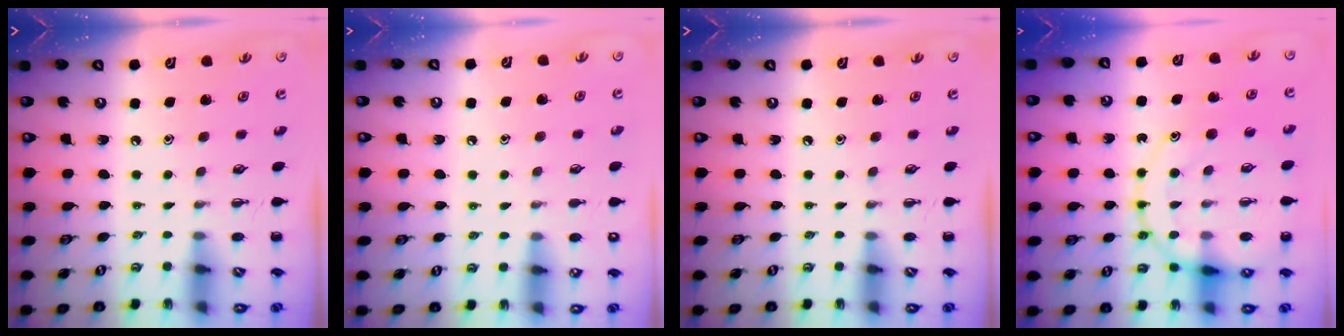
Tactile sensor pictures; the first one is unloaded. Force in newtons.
{"total": 7.0, "press": 6.5, "slide": 2.4}
{"total": 0.0}
{"total": 18.7, "press": 18.6, "slide": 2.2}